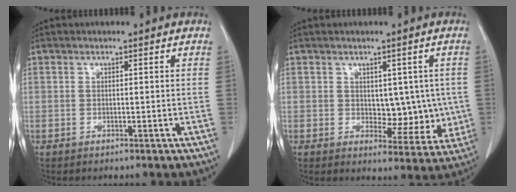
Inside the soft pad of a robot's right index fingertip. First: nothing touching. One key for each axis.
{"total": 6.6, "fx": 0.4, "fy": 4.2, "fz": 5.0, "tx": -0.044, "ty": 0.004, "tz": 0.018}